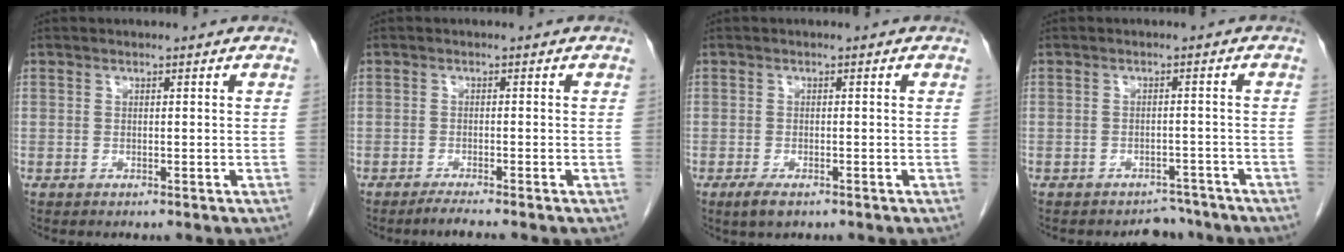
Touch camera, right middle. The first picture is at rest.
{"total": 2.2, "force": [-1.9, -0.5, 0.9], "torque": [-0.022, -0.004, -0.035]}
{"total": 2.6, "force": [-1.6, 0.9, 1.8], "torque": [-0.038, -0.004, -0.024]}
{"total": 4.0, "force": [-3.6, 1.8, -0.1], "torque": [0.006, 0.010, -0.050]}